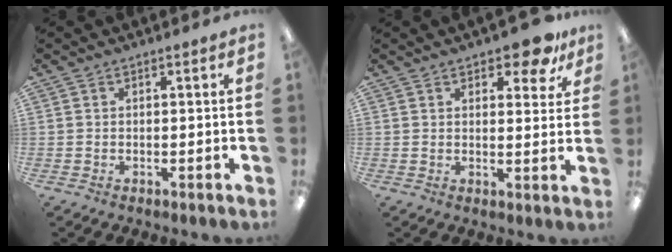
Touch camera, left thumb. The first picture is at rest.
{"total": 7.3, "force": [5.4, 2.9, 4.0], "torque": [-0.043, -0.026, 0.088]}